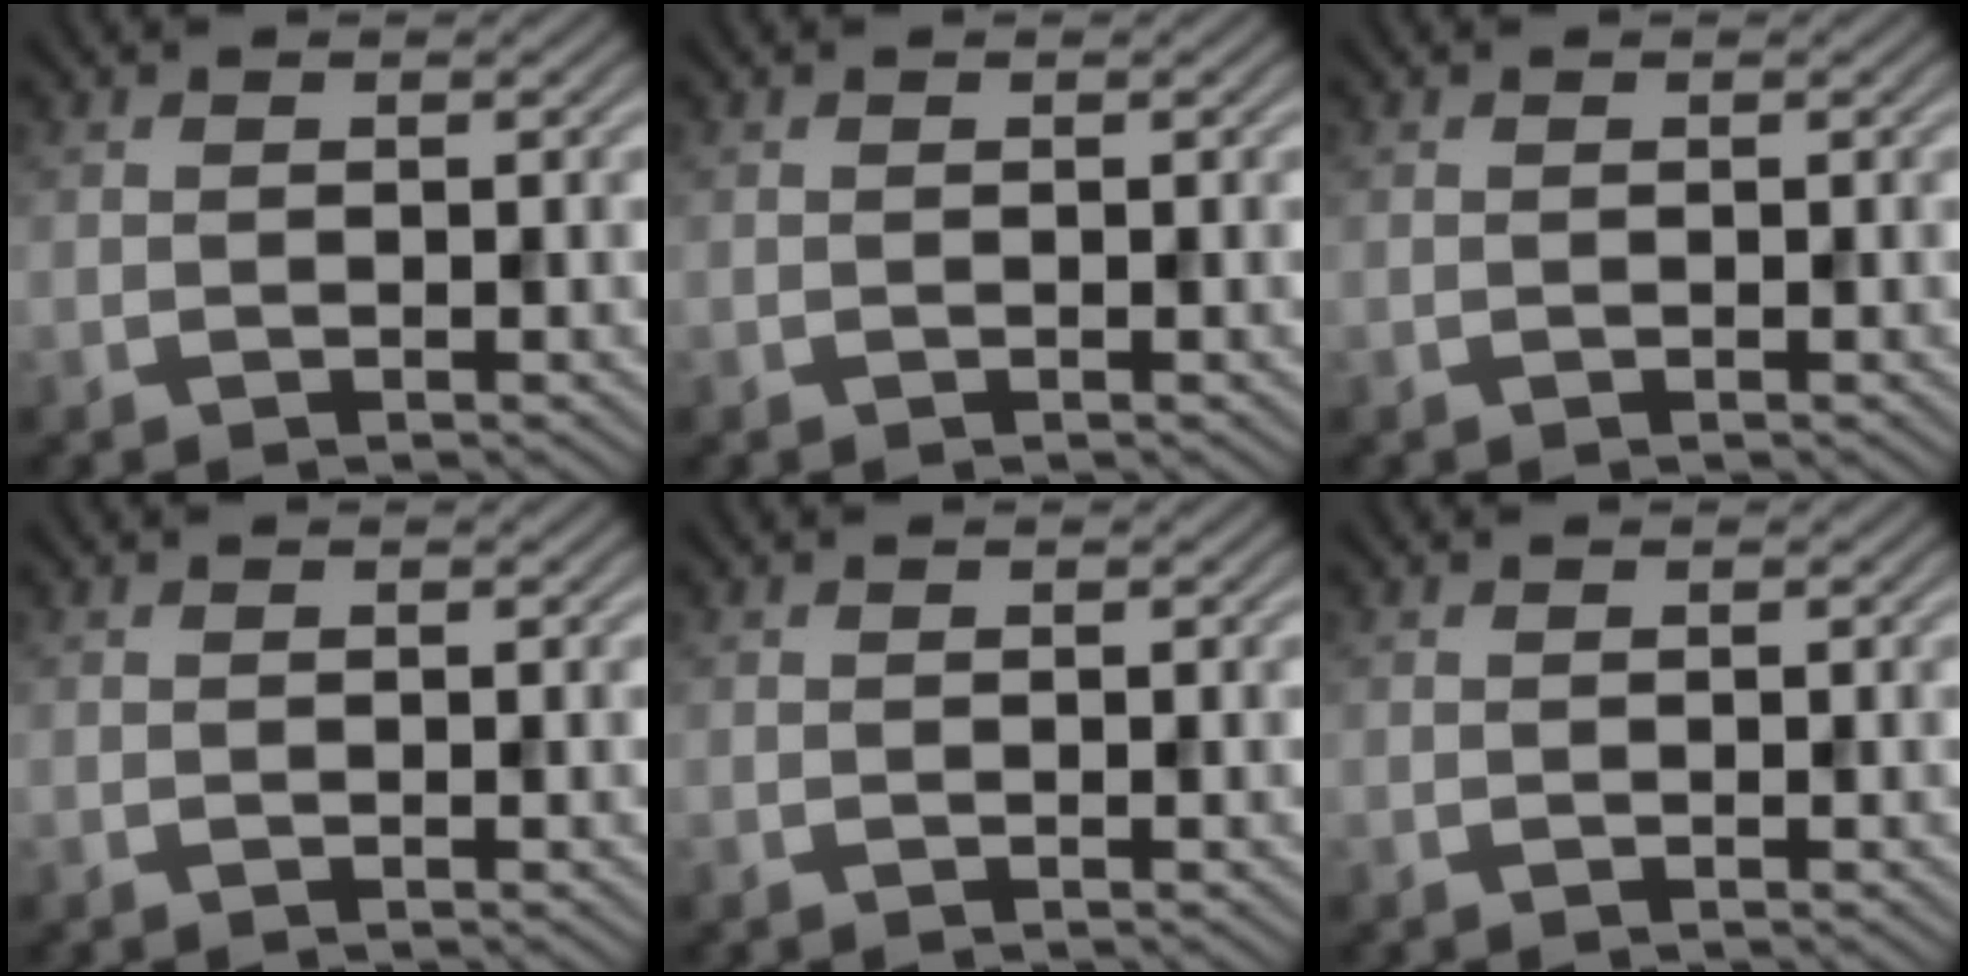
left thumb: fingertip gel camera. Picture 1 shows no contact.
{"total": 0.0}
{"total": 0.0}
{"total": 0.0}
{"total": 0.0}
{"total": 0.0}